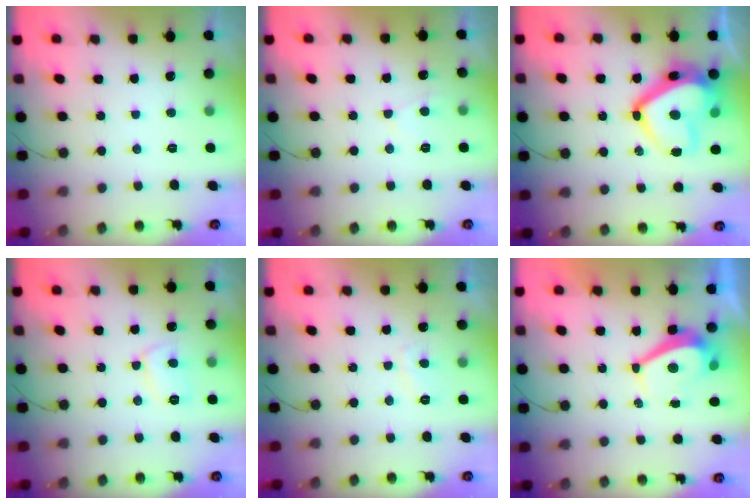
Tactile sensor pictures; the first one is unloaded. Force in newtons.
{"total": 3.2, "press": 3.1, "slide": 0.6}
{"total": 18.3, "press": 18.2, "slide": 2.1}
{"total": 6.8, "press": 6.7, "slide": 0.6}
{"total": 2.7, "press": 2.5, "slide": 0.8}
{"total": 5.1, "press": 5.1, "slide": 0.5}